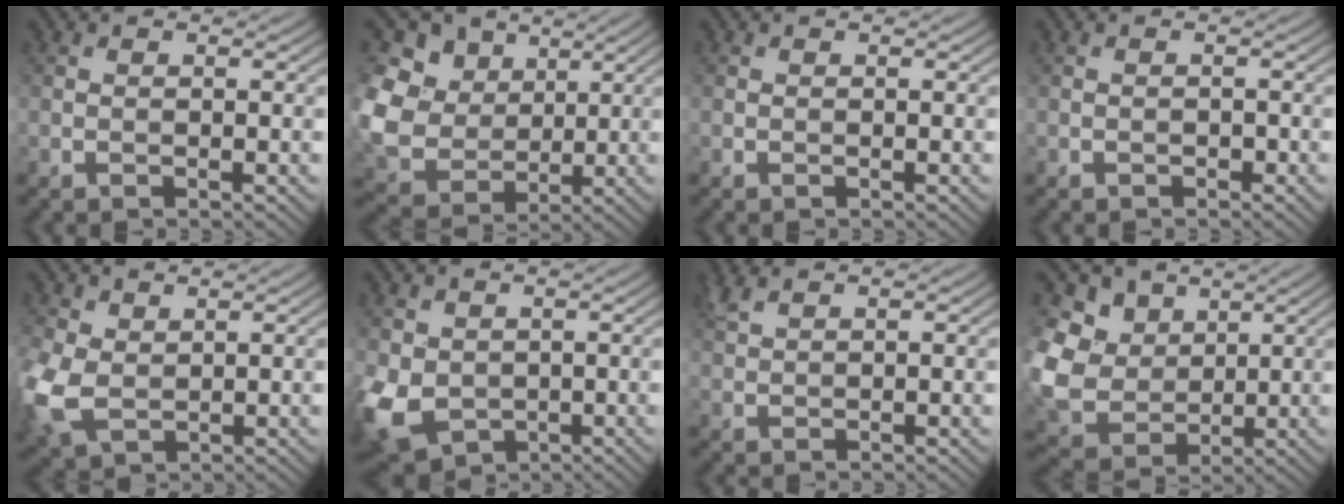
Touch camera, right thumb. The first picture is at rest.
{"total": 12.7, "force": [3.3, 10.4, 6.6], "torque": [-0.222, 0.021, 0.060]}
{"total": 0.0}
{"total": 0.7, "force": [-0.5, 0.4, 0.4], "torque": [-0.003, 0.000, -0.008]}
{"total": 7.2, "force": [0.8, 5.2, 4.9], "torque": [-0.162, -0.007, 0.015]}
{"total": 8.1, "force": [-0.7, 6.4, 4.9], "torque": [-0.150, -0.021, -0.017]}
{"total": 2.2, "force": [1.8, 0.4, 1.2], "torque": [-0.037, 0.011, 0.044]}
{"total": 11.5, "force": [3.0, 9.3, 6.0], "torque": [-0.198, 0.010, 0.053]}